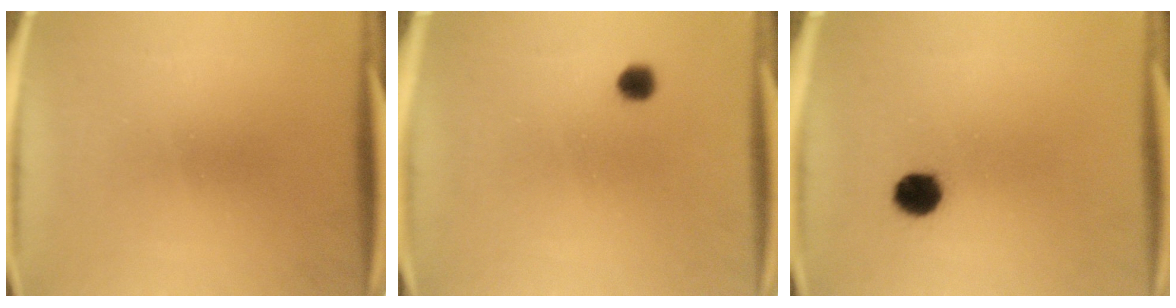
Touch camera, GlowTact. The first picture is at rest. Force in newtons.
{"total": 2.2}
{"total": 4.7}